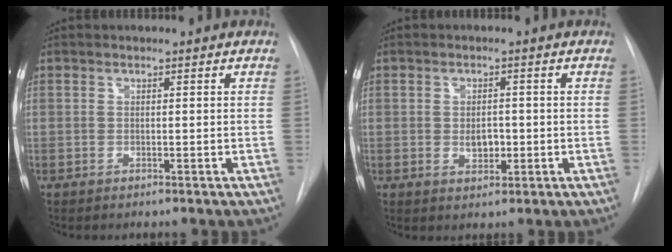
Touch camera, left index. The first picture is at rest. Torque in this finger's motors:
{"motor_torque": [0.10, 0.04, 0.04, 0.02]}